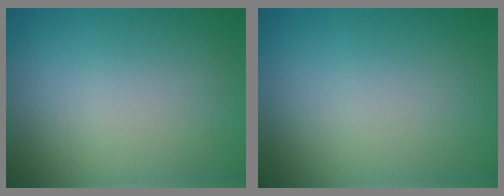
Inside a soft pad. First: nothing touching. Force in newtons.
{"total": 0.0}